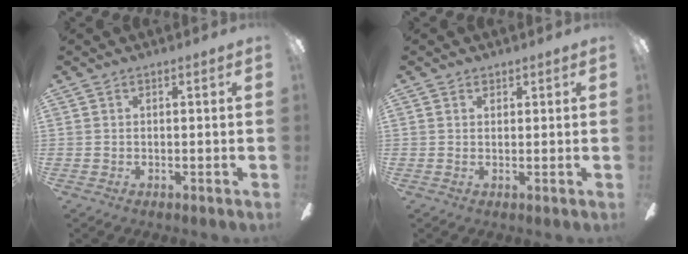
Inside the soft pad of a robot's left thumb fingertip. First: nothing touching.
{"total": 1.3, "force": [0.8, 0.9, 0.5], "torque": [-0.002, -0.001, 0.013]}